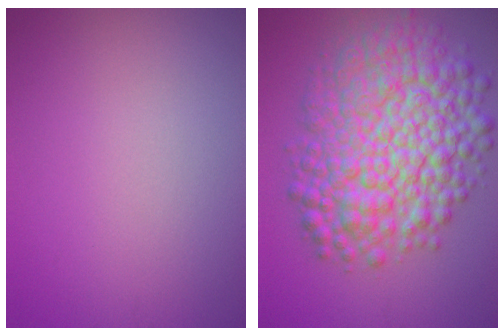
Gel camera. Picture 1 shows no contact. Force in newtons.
{"total": 10.9, "press": 10.9, "slide": 0.2}